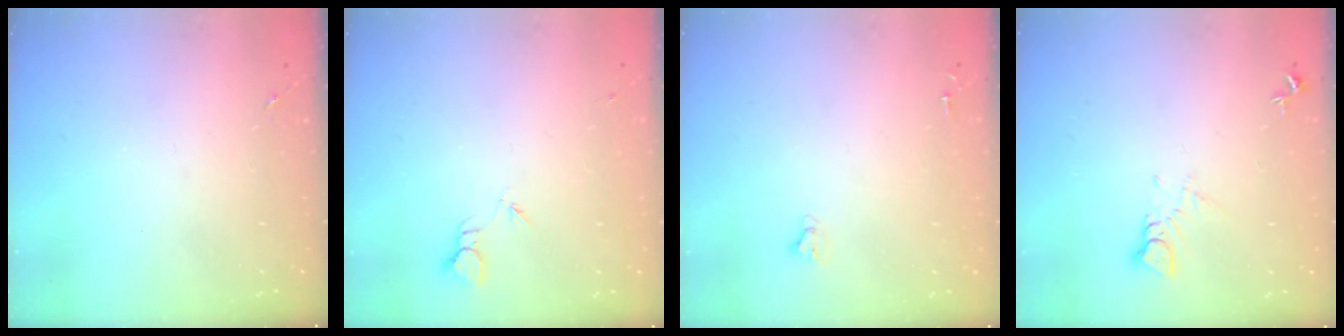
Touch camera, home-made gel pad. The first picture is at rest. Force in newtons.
{"total": 2.3, "press": 2.3, "slide": 0.1}
{"total": 2.0, "press": 2.0, "slide": 0.2}
{"total": 3.5, "press": 3.5, "slide": 0.3}